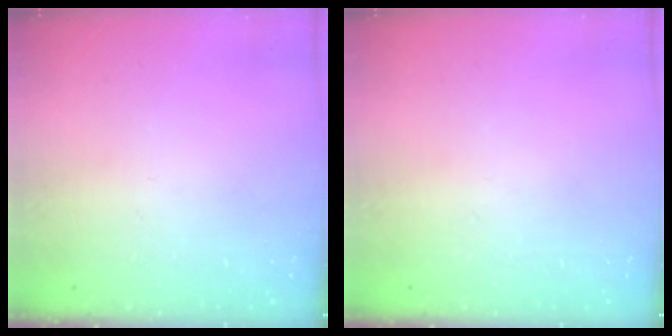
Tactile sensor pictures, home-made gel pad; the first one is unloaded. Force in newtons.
{"total": 0.0}